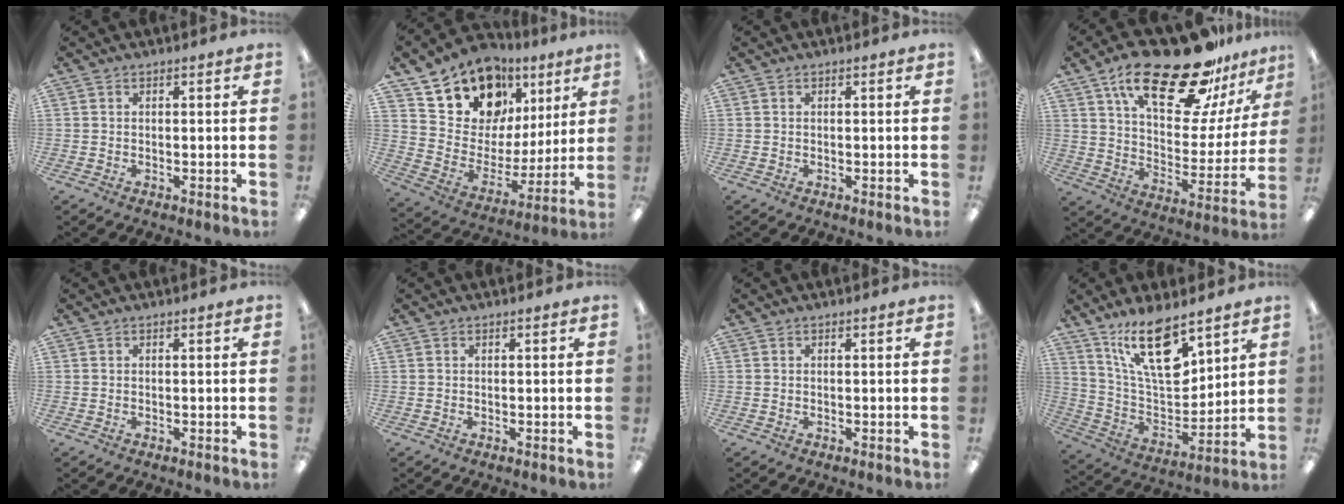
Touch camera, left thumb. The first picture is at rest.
{"total": 16.9, "force": [11.8, 10.6, 5.8], "torque": [-0.106, -0.076, 0.216]}
{"total": 0.0}
{"total": 26.6, "force": [18.1, 9.8, 16.9], "torque": [-0.263, -0.111, 0.300]}
{"total": 0.0}
{"total": 0.0}
{"total": 0.0}
{"total": 18.2, "force": [11.8, 6.6, 12.2], "torque": [-0.228, -0.061, 0.201]}